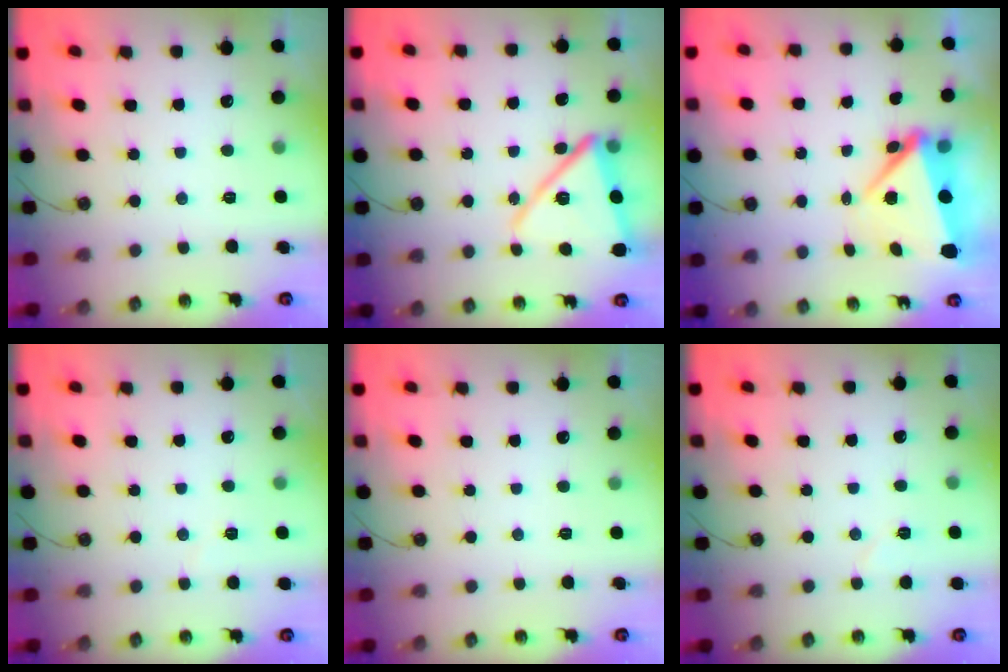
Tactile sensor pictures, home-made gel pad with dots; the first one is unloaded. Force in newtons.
{"total": 16.0, "press": 15.9, "slide": 1.3}
{"total": 6.6, "press": 6.6, "slide": 0.5}
{"total": 3.8, "press": 2.9, "slide": 2.4}
{"total": 0.0}
{"total": 5.3, "press": 4.4, "slide": 2.8}